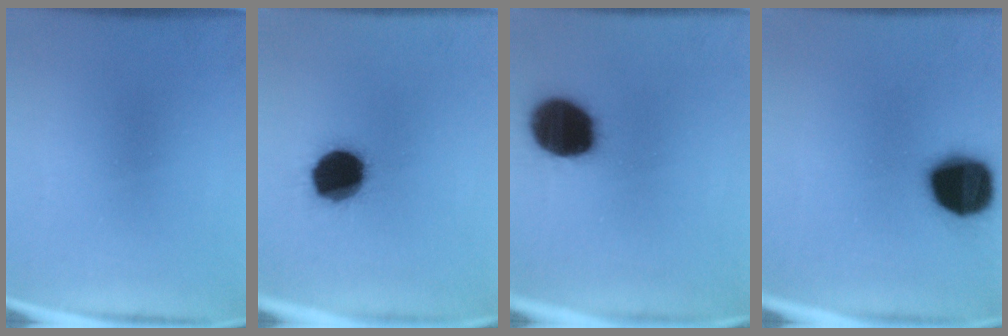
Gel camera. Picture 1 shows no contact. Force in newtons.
{"total": 16.2}
{"total": 19.2}
{"total": 19.4}